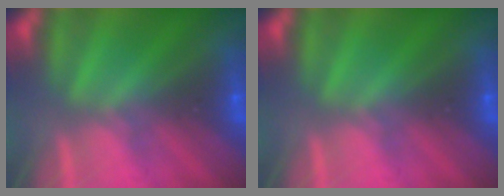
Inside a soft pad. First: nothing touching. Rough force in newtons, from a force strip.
{"total": 0.0}